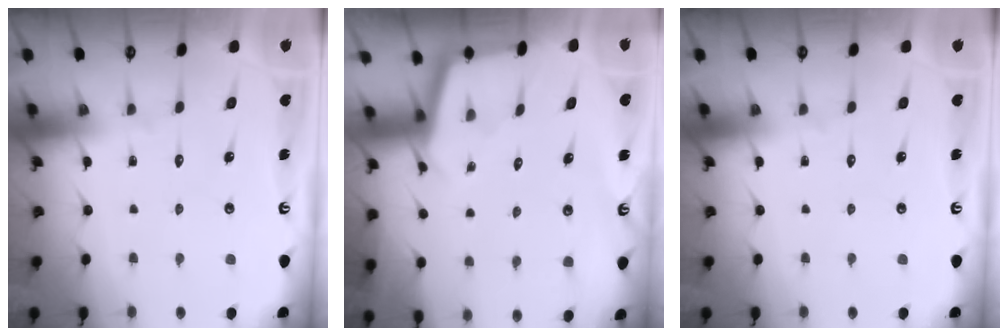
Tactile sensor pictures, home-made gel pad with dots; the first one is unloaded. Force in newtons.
{"total": 2.4, "press": 2.4, "slide": 0.2}
{"total": 0.0}